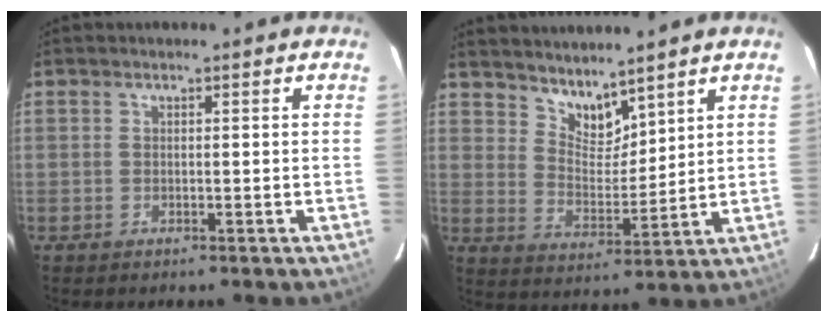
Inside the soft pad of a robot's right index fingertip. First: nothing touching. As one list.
[{"total": 7.4, "force": [6.4, 2.7, 2.6], "torque": [-0.034, -0.004, 0.122]}]